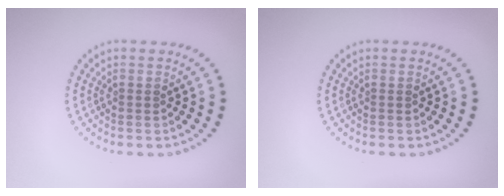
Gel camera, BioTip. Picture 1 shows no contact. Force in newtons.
{"total": 0.0}